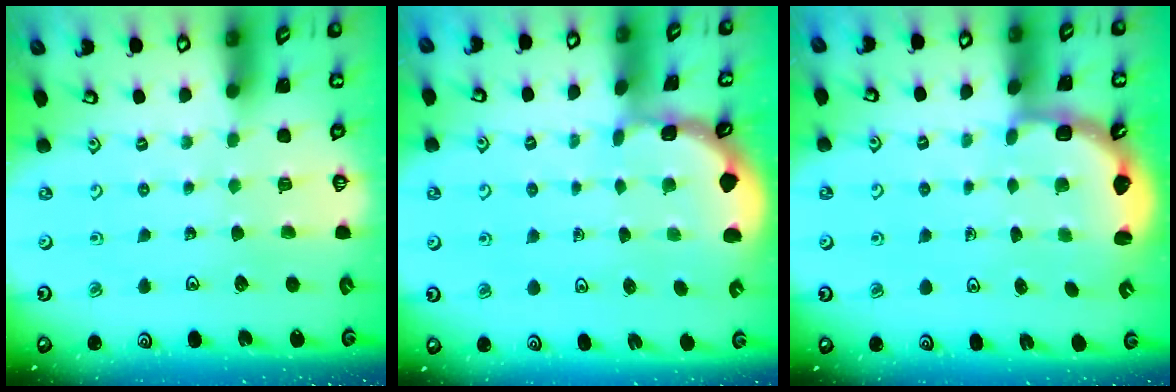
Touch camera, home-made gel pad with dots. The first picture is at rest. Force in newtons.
{"total": 1.6, "press": 1.5, "slide": 0.2}
{"total": 3.2, "press": 2.2, "slide": 2.4}